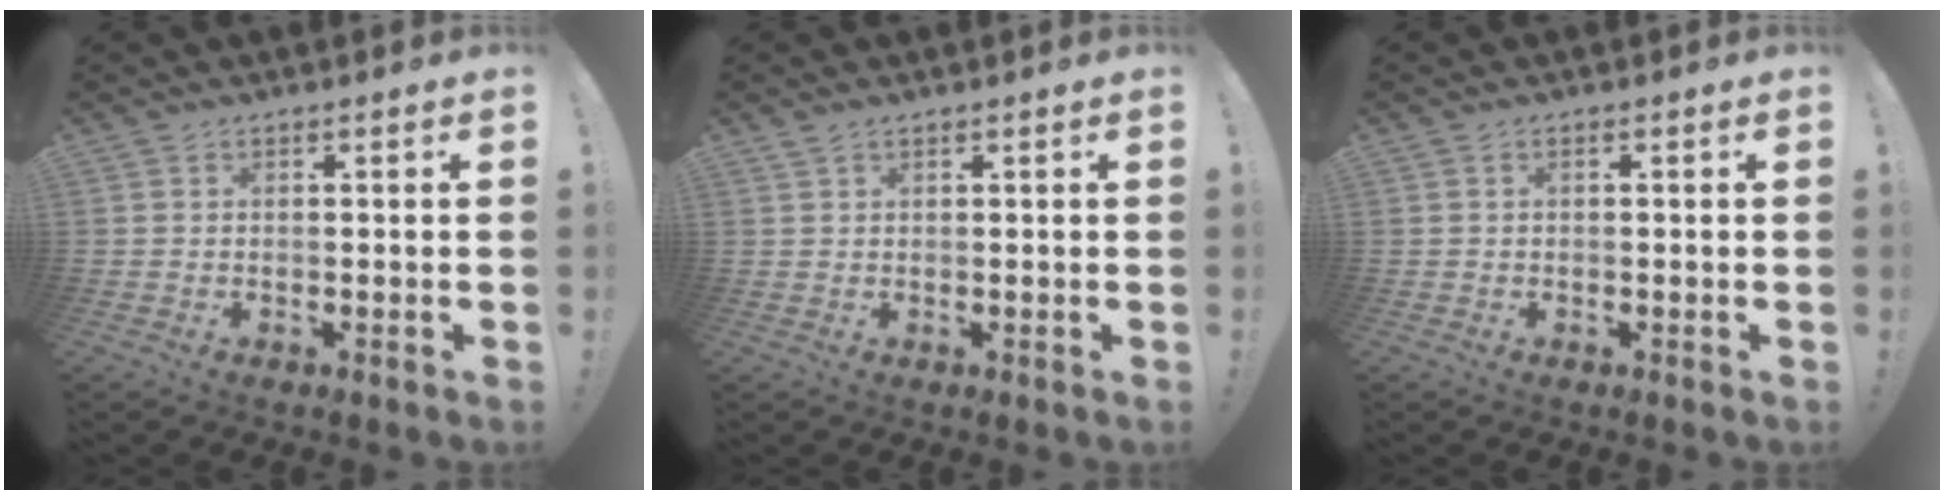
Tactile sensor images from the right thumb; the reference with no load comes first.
{"total": 1.1, "force": [0.9, 0.4, 0.5], "torque": [-0.009, -0.001, 0.016]}
{"total": 0.6, "force": [-0.2, 0.3, 0.5], "torque": [-0.018, 0.006, -0.003]}